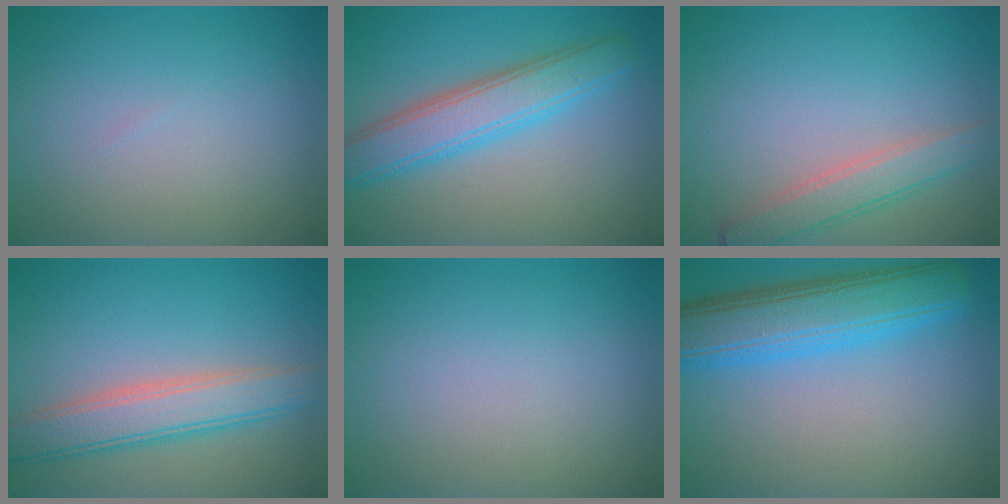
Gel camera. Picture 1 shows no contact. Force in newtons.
{"total": 5.2, "press": 5.2, "slide": 0.1}
{"total": 2.9, "press": 2.9, "slide": 0.1}
{"total": 4.9, "press": 4.9, "slide": 0.1}
{"total": 0.0}
{"total": 7.6, "press": 7.6, "slide": 0.1}